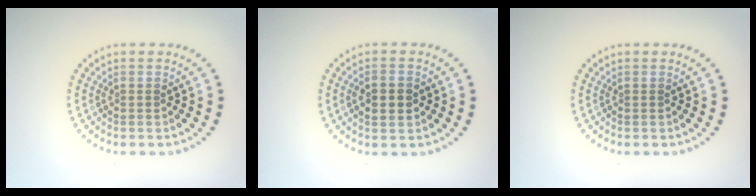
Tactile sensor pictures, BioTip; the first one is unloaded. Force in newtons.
{"total": 2.4, "press": 2.4, "slide": 0.3}
{"total": 0.0}